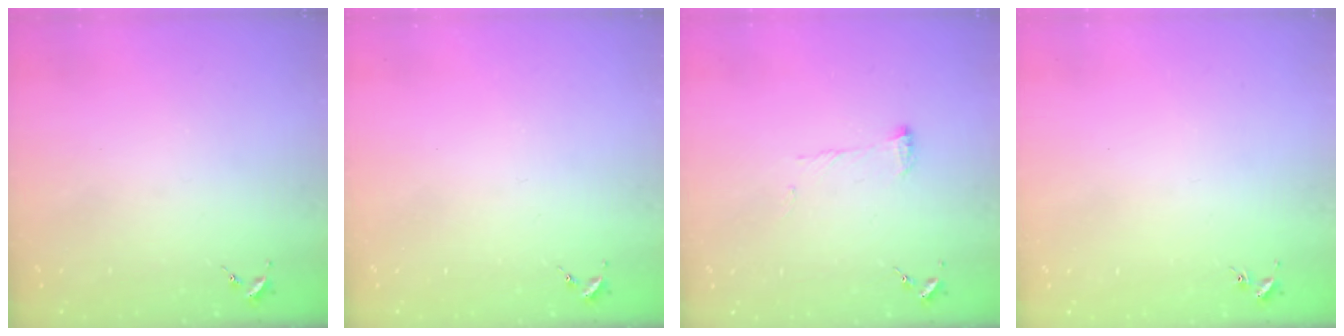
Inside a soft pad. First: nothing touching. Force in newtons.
{"total": 0.0}
{"total": 6.6, "press": 6.5, "slide": 0.8}
{"total": 0.8, "press": 0.8, "slide": 0.2}